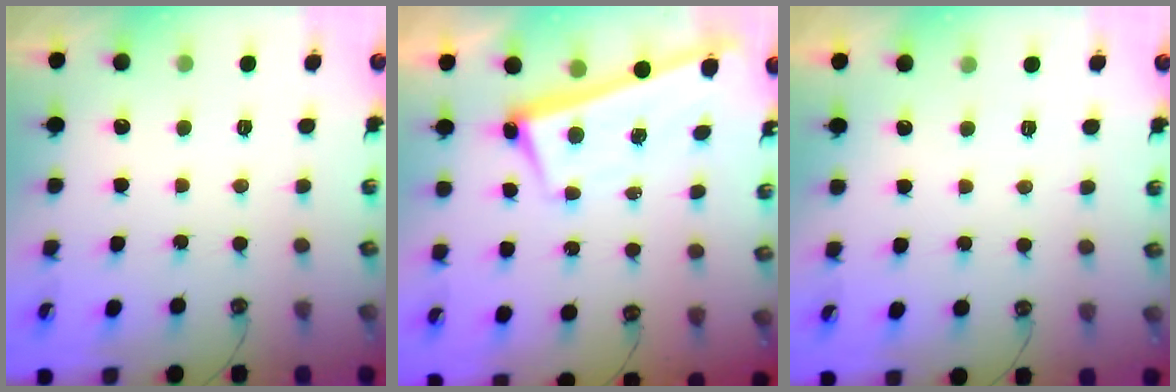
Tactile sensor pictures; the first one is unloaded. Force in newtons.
{"total": 2.5, "press": 2.4, "slide": 0.6}
{"total": 9.0, "press": 9.0, "slide": 0.3}